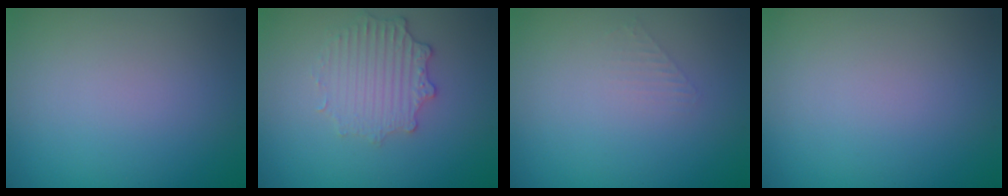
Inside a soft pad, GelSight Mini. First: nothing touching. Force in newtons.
{"total": 2.6, "press": 2.5, "slide": 0.9}
{"total": 1.0, "press": 1.0, "slide": 0.1}
{"total": 0.0}